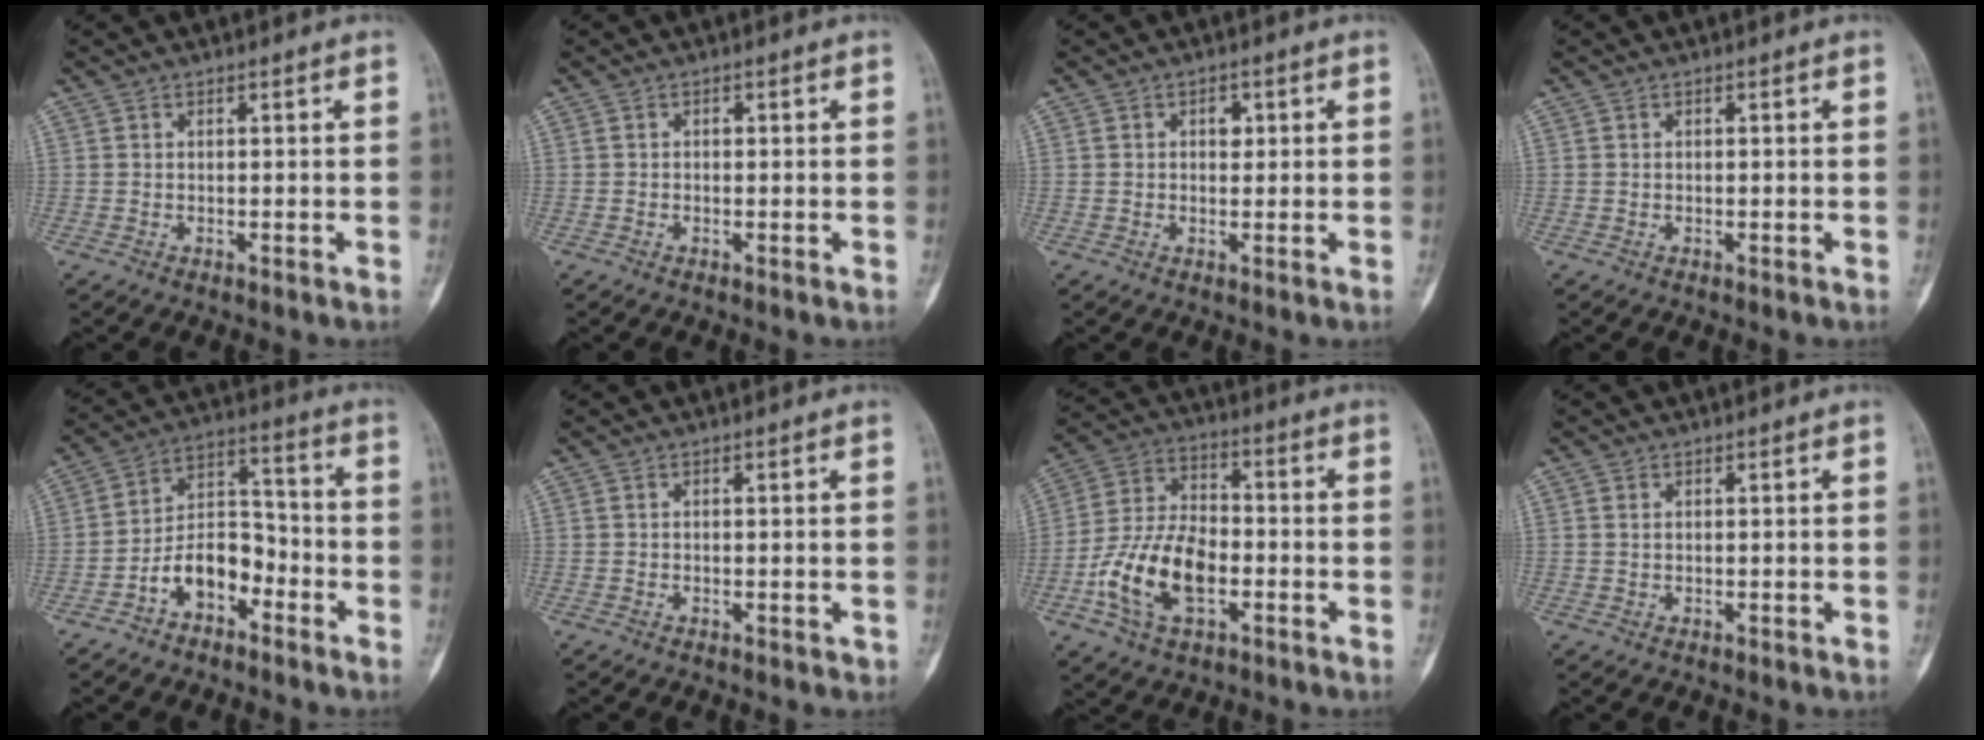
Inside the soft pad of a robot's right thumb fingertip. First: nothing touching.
{"total": 0.6, "force": [0.0, 0.5, 0.4], "torque": [-0.003, 0.002, -0.003]}
{"total": 2.3, "force": [0.6, 1.7, 1.4], "torque": [-0.008, 0.002, 0.007]}
{"total": 0.0}
{"total": 10.5, "force": [-5.2, 6.5, 6.5], "torque": [-0.092, 0.064, -0.097]}
{"total": 0.0}
{"total": 15.1, "force": [-4.5, 8.7, 11.4], "torque": [-0.217, 0.028, -0.085]}
{"total": 0.7, "force": [0.3, 0.4, 0.5], "torque": [-0.014, 0.003, 0.007]}